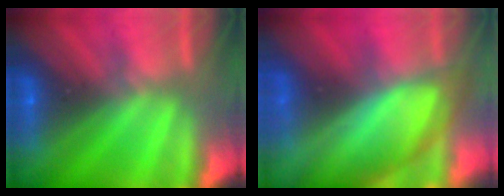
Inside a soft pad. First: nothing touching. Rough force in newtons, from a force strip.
{"total": 10.8}